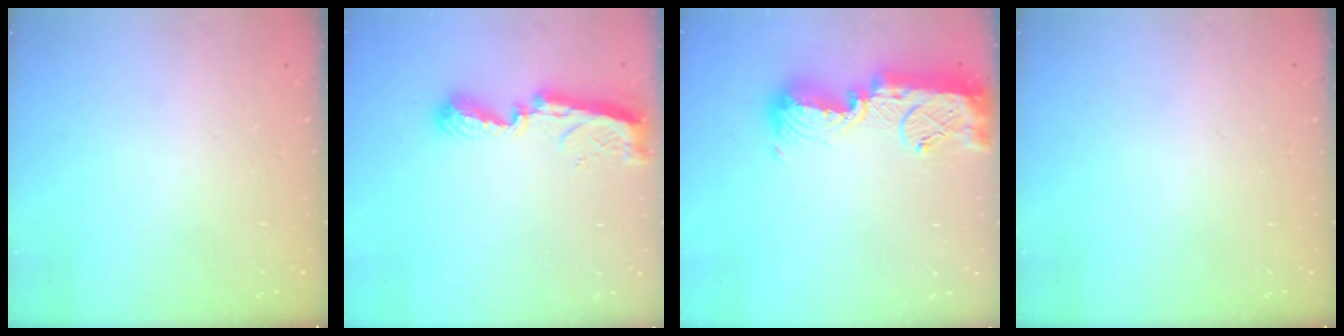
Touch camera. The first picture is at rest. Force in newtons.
{"total": 9.0, "press": 9.0, "slide": 0.5}
{"total": 15.4, "press": 15.3, "slide": 1.4}
{"total": 0.0}